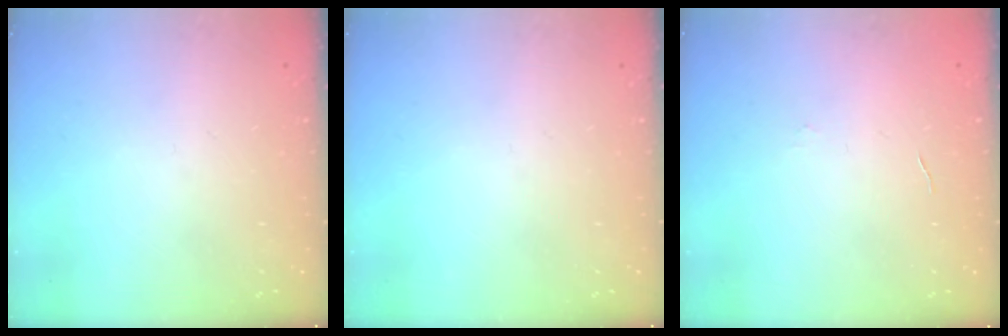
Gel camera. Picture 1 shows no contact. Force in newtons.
{"total": 0.0}
{"total": 3.1, "press": 3.1, "slide": 0.2}